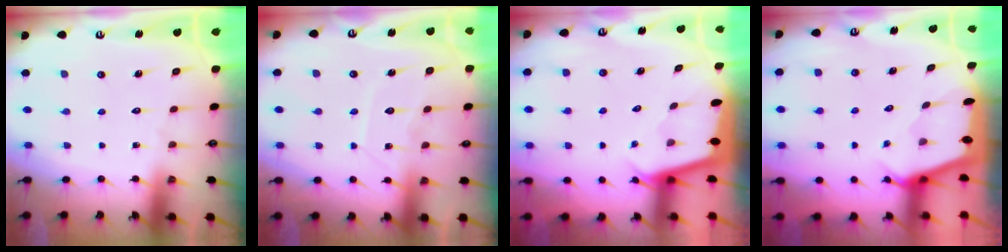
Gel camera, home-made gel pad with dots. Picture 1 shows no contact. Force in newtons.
{"total": 8.2, "press": 8.2, "slide": 0.7}
{"total": 1.9, "press": 1.9, "slide": 0.1}
{"total": 2.1, "press": 2.1, "slide": 0.1}